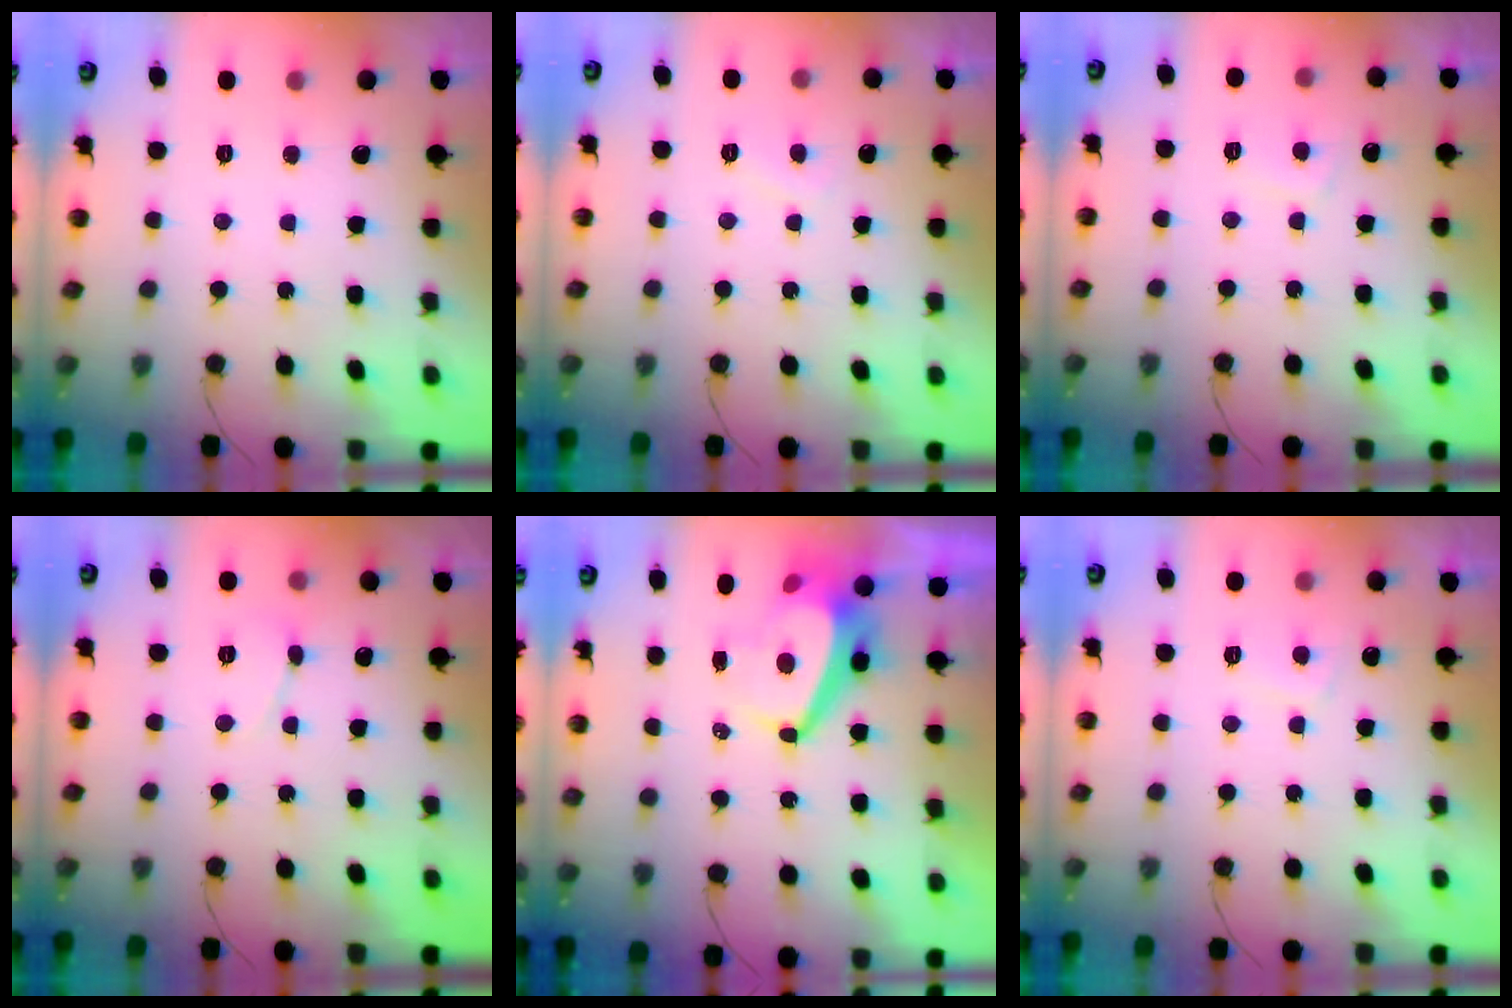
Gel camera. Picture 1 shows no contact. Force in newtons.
{"total": 1.4, "press": 1.3, "slide": 0.6}
{"total": 2.8, "press": 2.7, "slide": 0.9}
{"total": 4.4, "press": 4.4, "slide": 0.6}
{"total": 6.2, "press": 6.2, "slide": 0.5}
{"total": 2.8, "press": 2.7, "slide": 0.9}